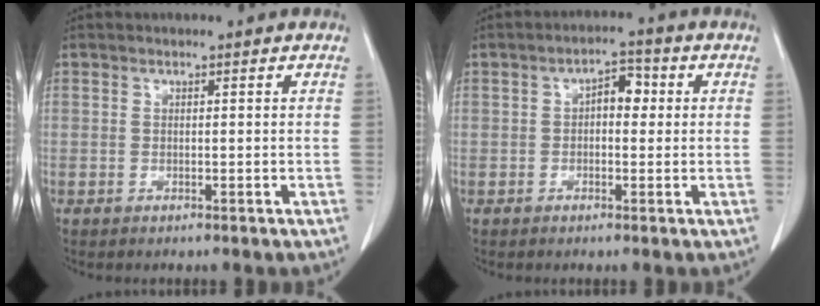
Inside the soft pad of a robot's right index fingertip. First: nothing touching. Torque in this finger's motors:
{"motor_torque": [0.35, -0.03, 0.07, 0.04]}